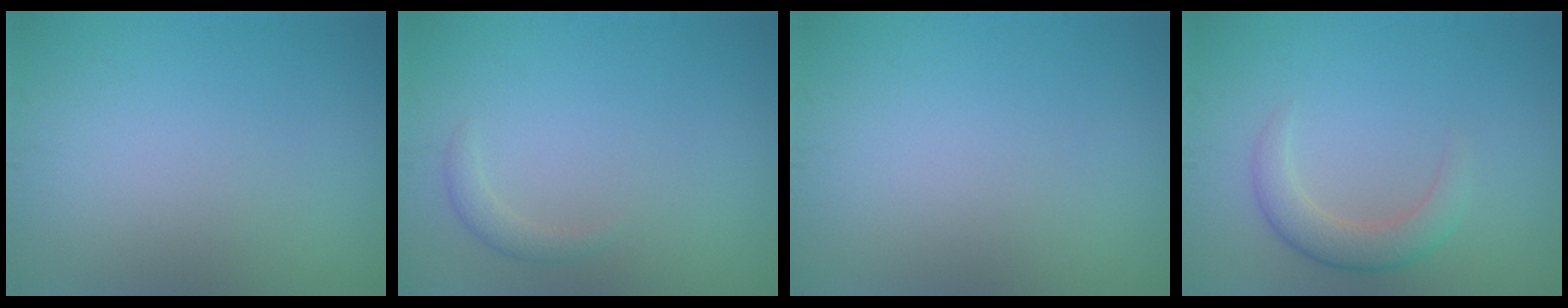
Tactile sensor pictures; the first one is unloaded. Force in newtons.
{"total": 1.2, "press": 1.2, "slide": 0.1}
{"total": 0.0}
{"total": 2.9, "press": 2.9, "slide": 0.2}